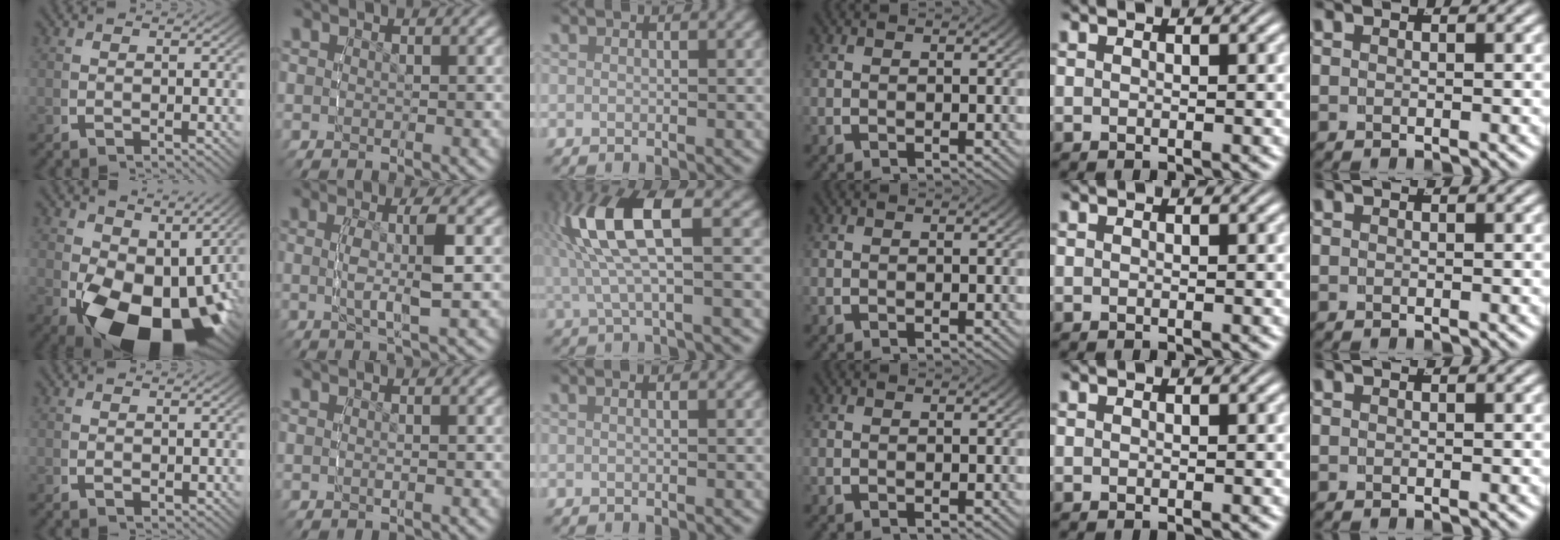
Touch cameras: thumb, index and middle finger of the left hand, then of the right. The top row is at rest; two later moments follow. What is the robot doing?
{"motion": "lift_and_place", "object": "legos"}